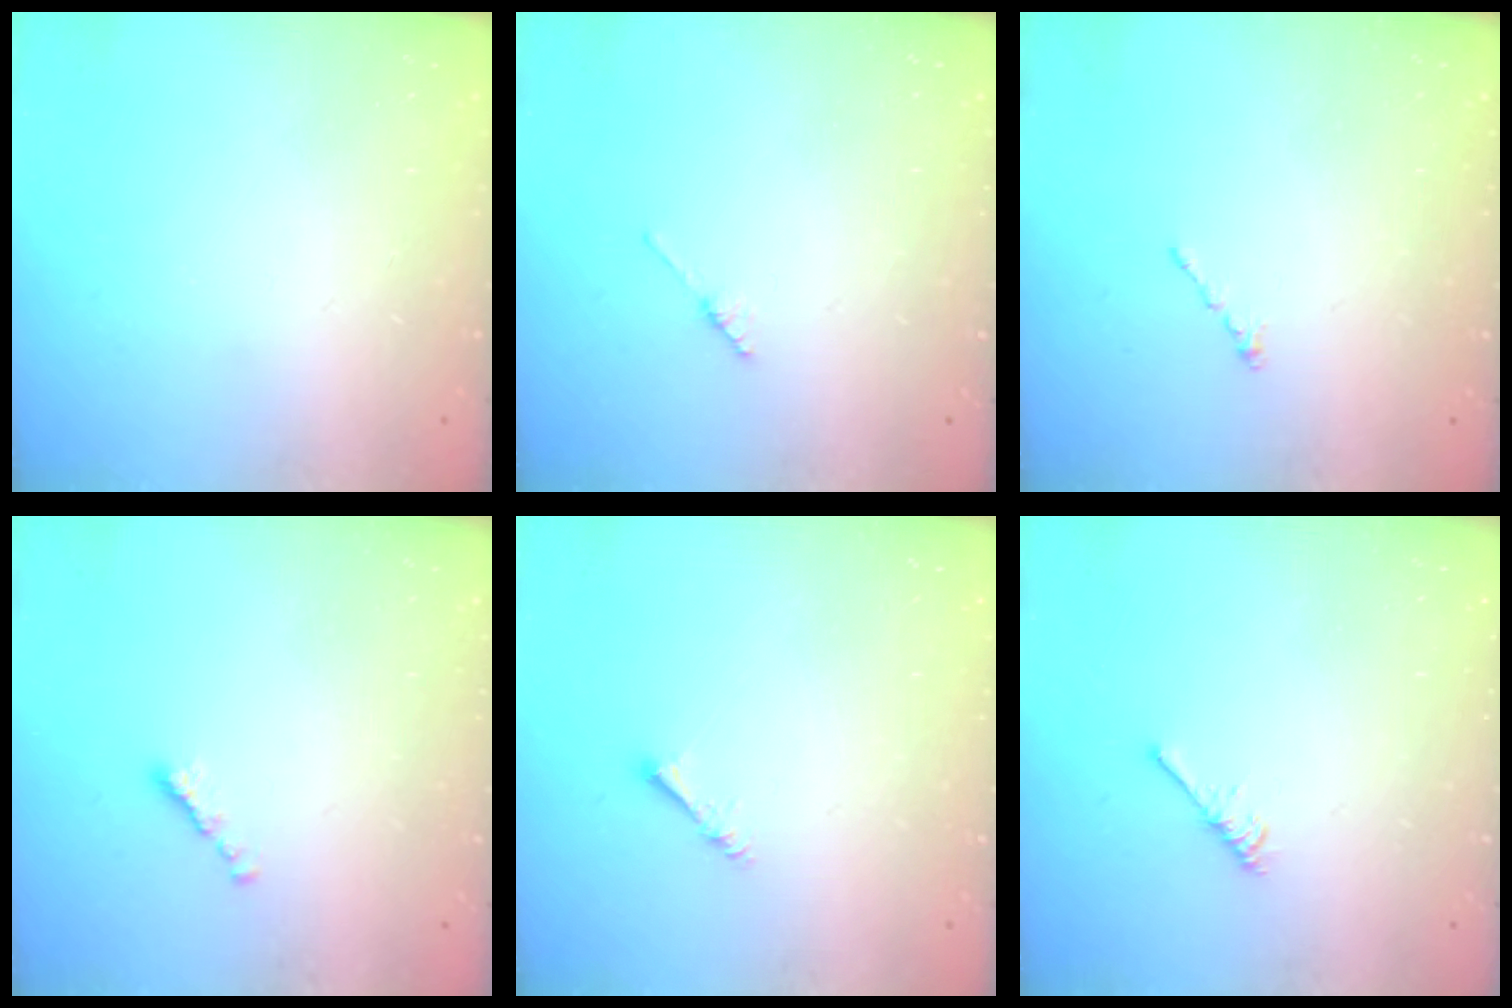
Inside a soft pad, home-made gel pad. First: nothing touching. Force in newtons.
{"total": 2.1, "press": 2.1, "slide": 0.1}
{"total": 0.0}
{"total": 0.0}
{"total": 1.8, "press": 1.8, "slide": 0.1}
{"total": 2.7, "press": 2.7, "slide": 0.5}